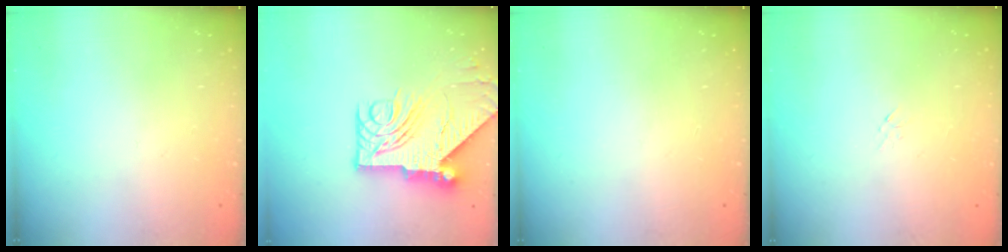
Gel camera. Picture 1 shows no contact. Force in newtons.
{"total": 17.7, "press": 17.6, "slide": 1.7}
{"total": 0.0}
{"total": 0.9, "press": 0.8, "slide": 0.4}